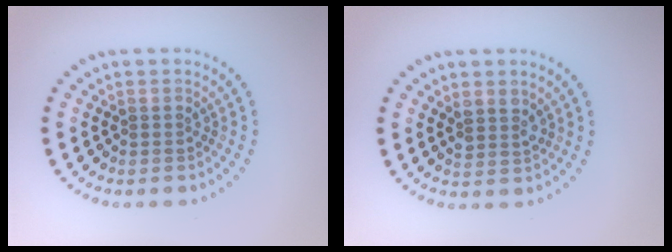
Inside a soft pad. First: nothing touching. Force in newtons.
{"total": 1.6, "press": 1.5, "slide": 0.7}